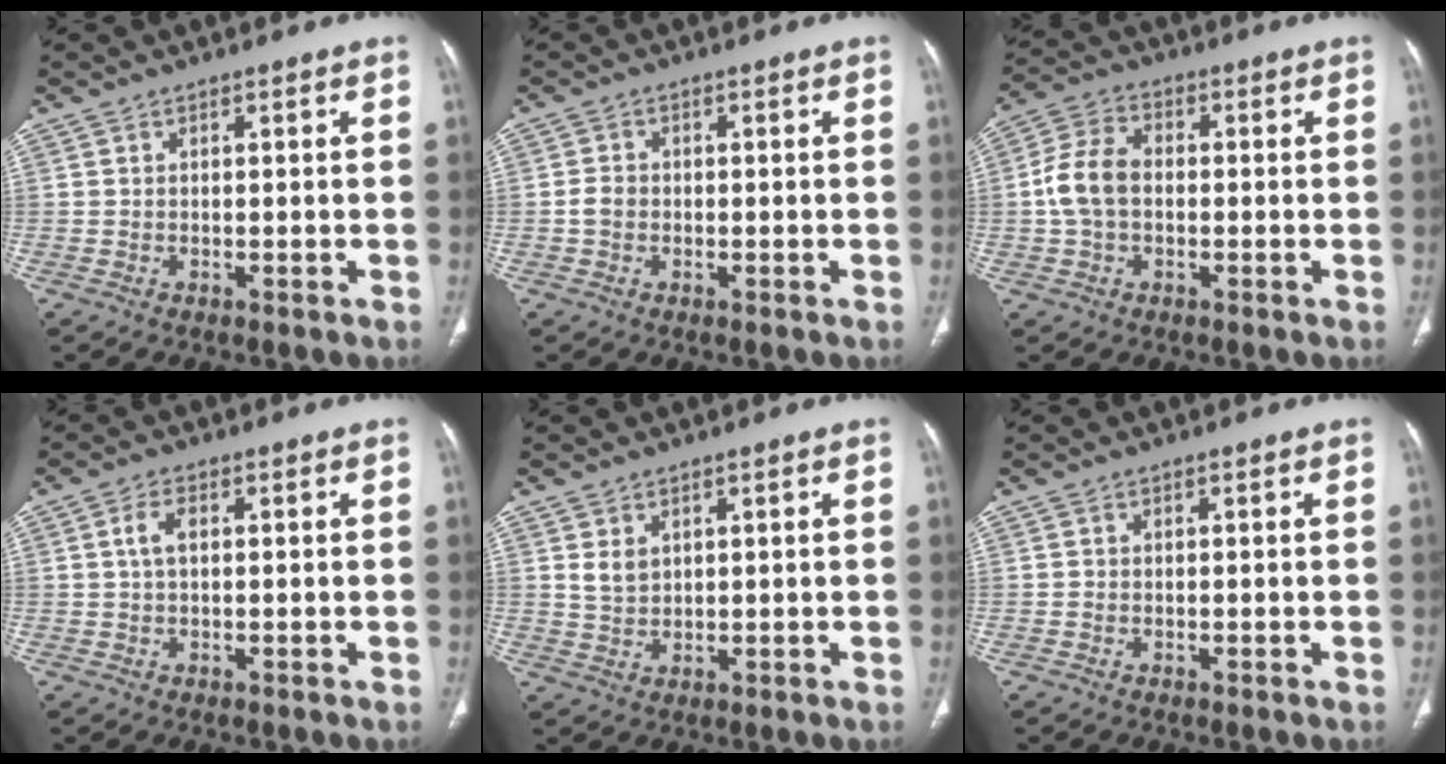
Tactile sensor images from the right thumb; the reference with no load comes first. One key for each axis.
{"total": 2.2, "fx": -0.4, "fy": 1.8, "fz": 1.2, "tx": -0.020, "ty": 0.008, "tz": -0.010}
{"total": 8.3, "fx": -0.4, "fy": 5.7, "fz": 6.0, "tx": -0.121, "ty": 0.023, "tz": -0.015}
{"total": 2.9, "fx": 0.4, "fy": 1.5, "fz": 2.4, "tx": -0.052, "ty": 0.007, "tz": 0.006}
{"total": 2.9, "fx": 1.3, "fy": 2.1, "fz": 1.6, "tx": -0.023, "ty": -0.009, "tz": 0.033}
{"total": 0.0}